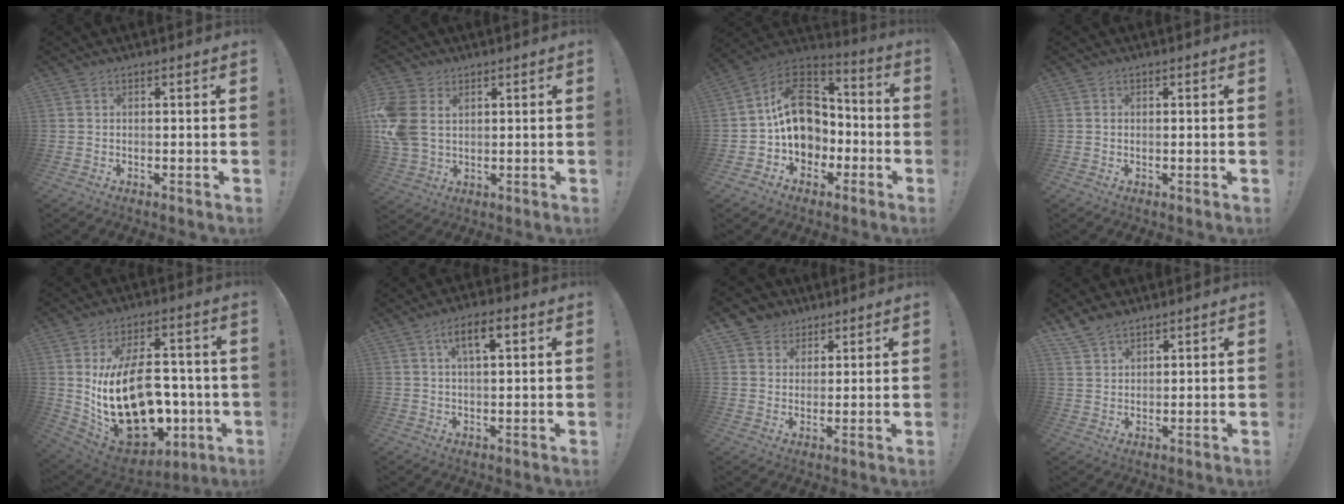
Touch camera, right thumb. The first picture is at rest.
{"total": 11.5, "force": [2.6, 8.7, 7.0], "torque": [-0.153, -0.008, 0.054]}
{"total": 16.9, "force": [1.0, 13.8, 9.7], "torque": [-0.156, 0.011, 0.027]}
{"total": 0.0}
{"total": 25.2, "force": [-2.0, 15.0, 20.2], "torque": [-0.374, 0.006, -0.014]}
{"total": 7.2, "force": [2.7, 2.6, 6.2], "torque": [-0.100, 0.001, 0.040]}
{"total": 5.8, "force": [3.2, 4.8, 0.4], "torque": [-0.006, -0.023, 0.065]}
{"total": 5.5, "force": [4.6, 2.6, 1.5], "torque": [-0.026, -0.027, 0.089]}